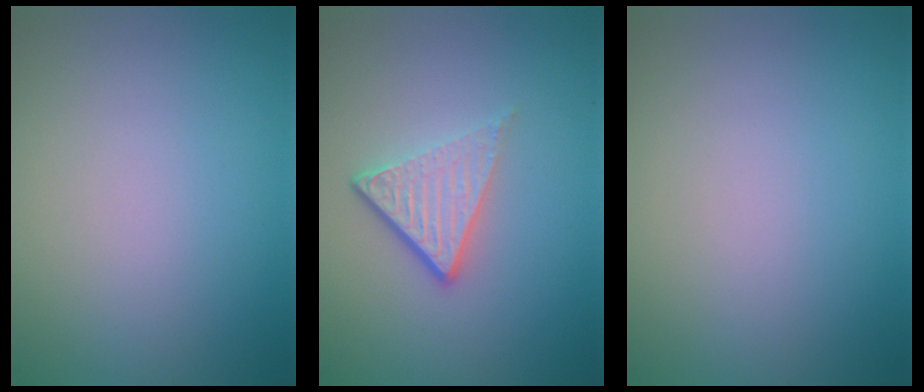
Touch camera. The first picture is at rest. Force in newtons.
{"total": 4.0, "press": 2.5, "slide": 3.0}
{"total": 0.0}